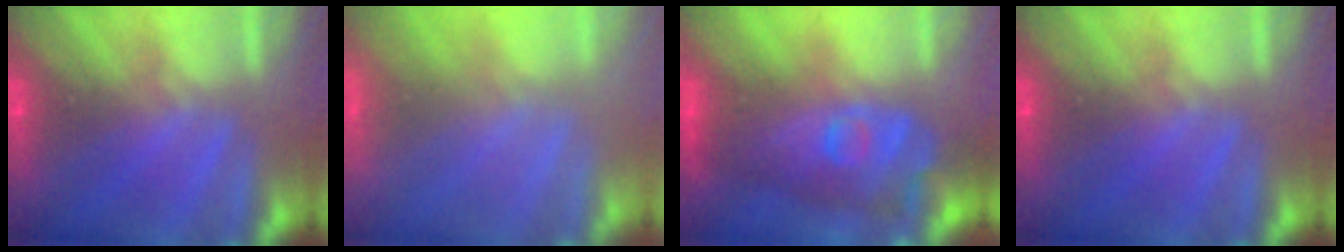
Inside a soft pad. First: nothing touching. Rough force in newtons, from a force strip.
{"total": 6.9}
{"total": 3.9}
{"total": 0.0}